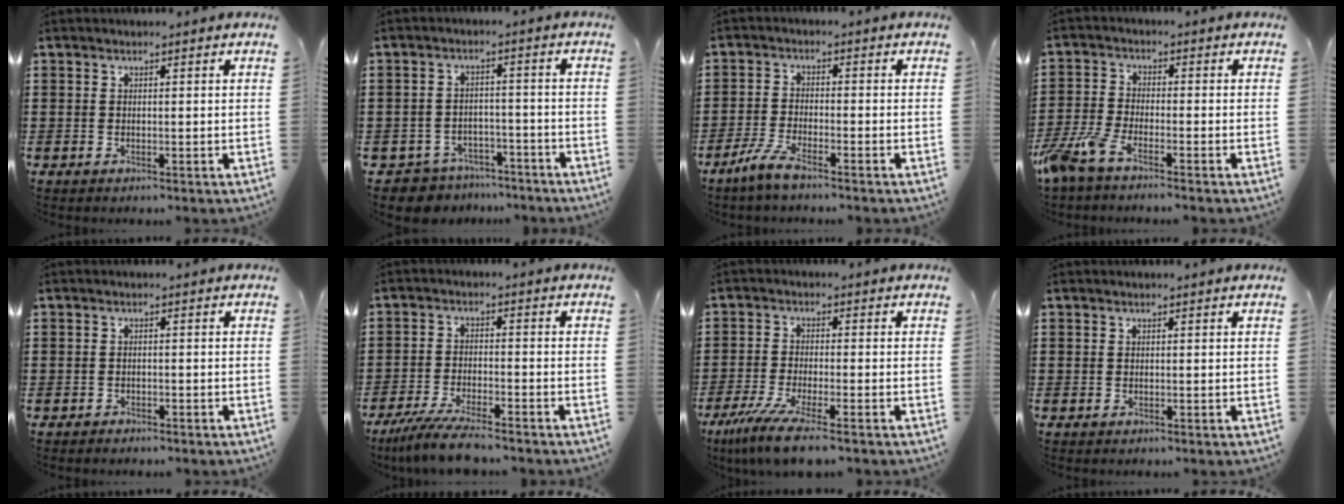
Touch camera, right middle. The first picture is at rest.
{"total": 4.2, "force": [-4.1, 0.9, -0.2], "torque": [-0.014, 0.001, -0.089]}
{"total": 4.1, "force": [-3.3, 0.2, 2.4], "torque": [-0.069, -0.011, -0.068]}
{"total": 5.5, "force": [-4.3, 1.0, 3.3], "torque": [-0.102, -0.017, -0.090]}
{"total": 1.1, "force": [-1.1, 0.2, 0.0], "torque": [-0.003, 0.000, -0.023]}
{"total": 6.3, "force": [-5.5, 0.3, 3.1], "torque": [-0.074, -0.016, -0.106]}
{"total": 6.5, "force": [-4.8, 0.3, 4.4], "torque": [-0.106, -0.024, -0.094]}
{"total": 0.0}